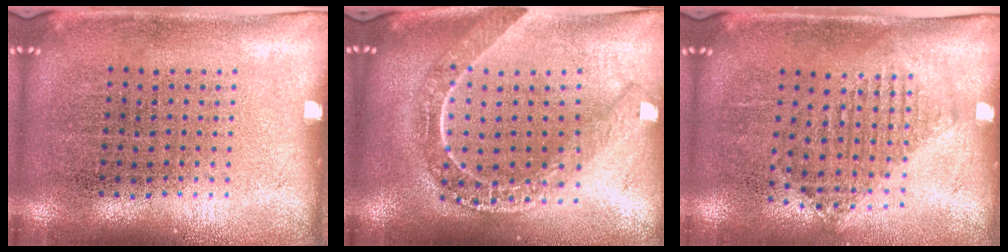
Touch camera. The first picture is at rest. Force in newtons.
{"total": 2.2, "press": 1.9, "slide": 1.1}
{"total": 1.0, "press": 0.9, "slide": 0.4}